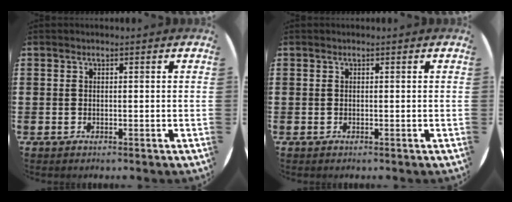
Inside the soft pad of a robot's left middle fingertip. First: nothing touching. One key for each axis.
{"total": 0.0}